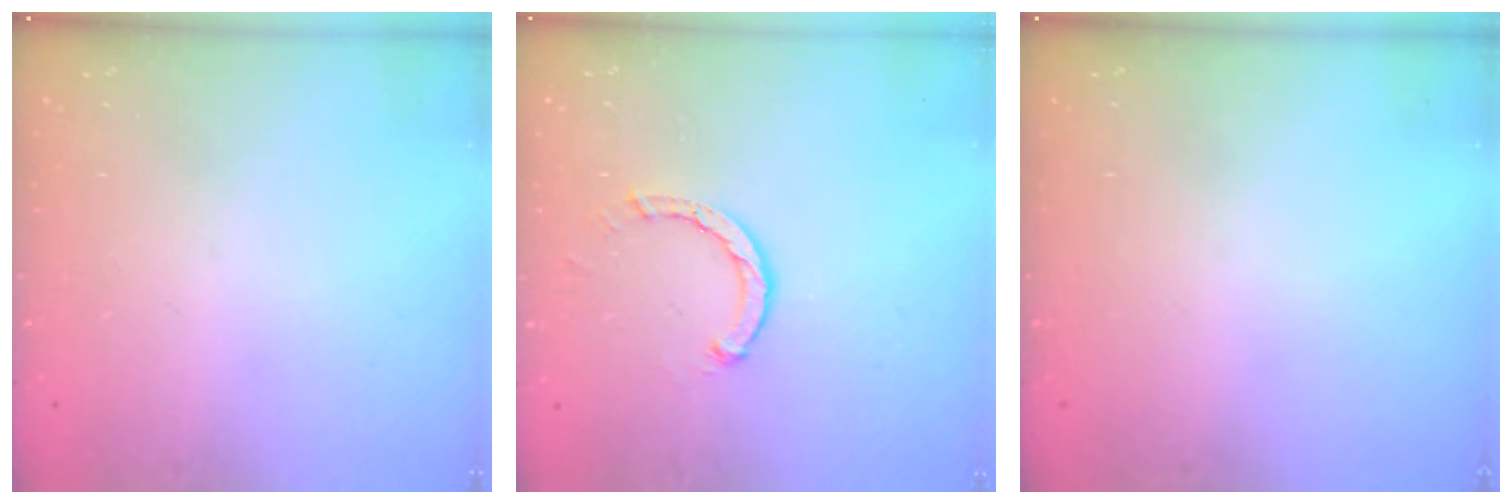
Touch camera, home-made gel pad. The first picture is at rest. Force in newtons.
{"total": 2.6, "press": 2.6, "slide": 0.3}
{"total": 0.0}